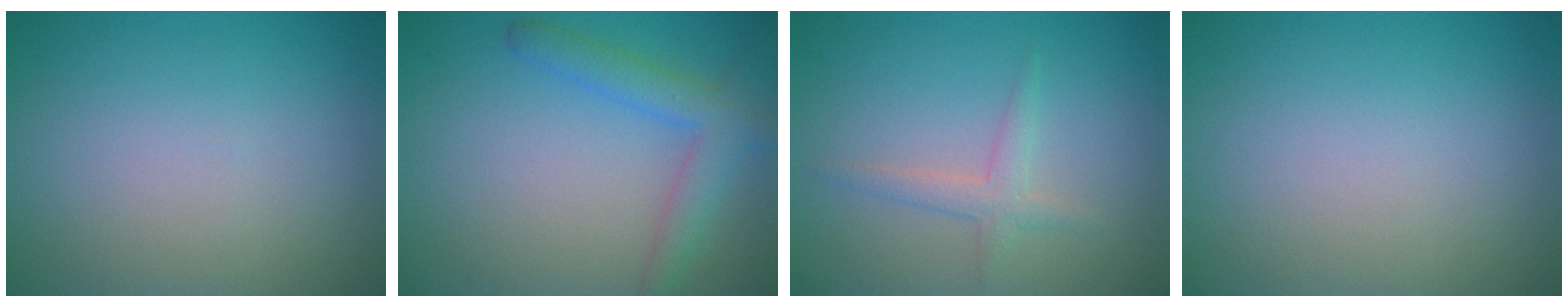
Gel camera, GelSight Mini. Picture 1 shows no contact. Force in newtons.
{"total": 3.5, "press": 3.5, "slide": 0.2}
{"total": 2.3, "press": 2.3, "slide": 0.1}
{"total": 0.0}